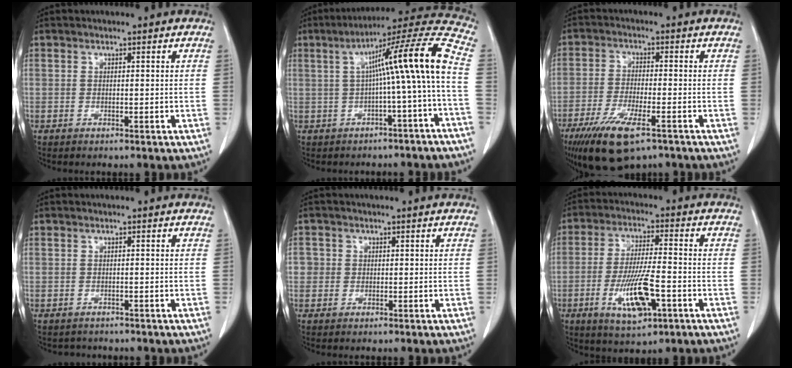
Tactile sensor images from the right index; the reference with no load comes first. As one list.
[{"total": 13.5, "force": [-0.6, -1.0, 13.4], "torque": [-0.188, 0.039, -0.012]}, {"total": 11.1, "force": [-6.9, 3.0, 8.2], "torque": [-0.150, -0.023, -0.113]}, {"total": 1.8, "force": [-1.6, 0.9, 0.1], "torque": [-0.003, -0.001, -0.022]}, {"total": 2.1, "force": [0.2, 2.1, 0.2], "torque": [0.012, 0.005, 0.002]}, {"total": 10.4, "force": [-3.7, 2.3, 9.5], "torque": [-0.182, -0.009, -0.060]}]